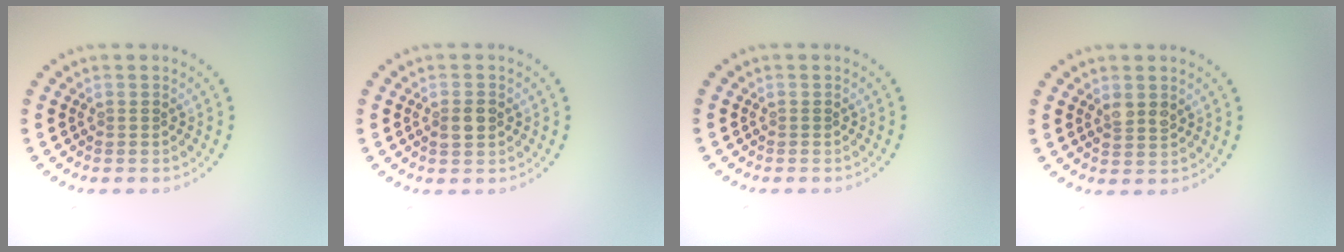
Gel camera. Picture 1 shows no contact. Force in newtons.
{"total": 1.7, "press": 1.7, "slide": 0.2}
{"total": 0.0}
{"total": 1.7, "press": 1.7, "slide": 0.4}